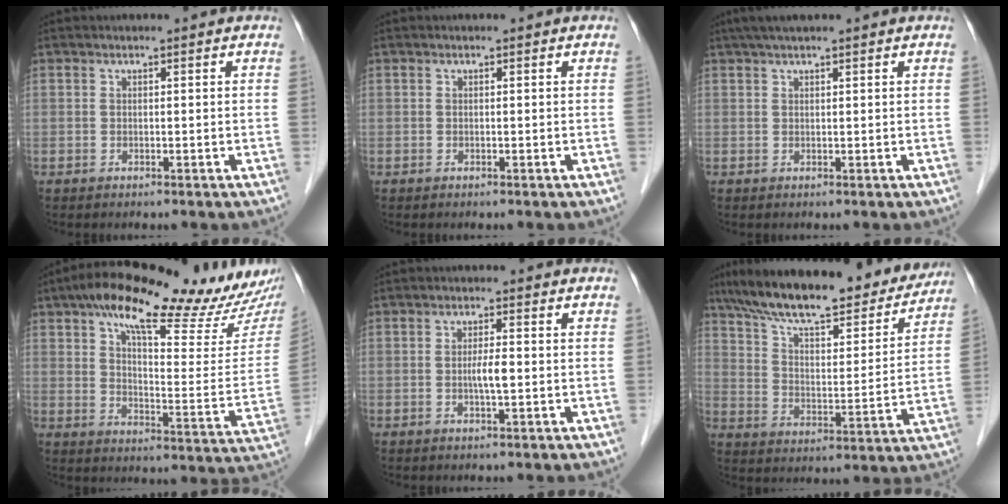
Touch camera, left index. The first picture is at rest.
{"total": 0.0}
{"total": 3.8, "force": [3.0, 0.2, 2.3], "torque": [-0.036, 0.030, 0.054]}
{"total": 22.0, "force": [16.8, 4.5, 13.5], "torque": [-0.194, 0.016, 0.230]}
{"total": 2.5, "force": [-0.3, 0.3, 2.5], "torque": [-0.048, 0.000, -0.005]}
{"total": 24.2, "force": [20.5, 5.7, 11.7], "torque": [-0.189, 0.007, 0.297]}